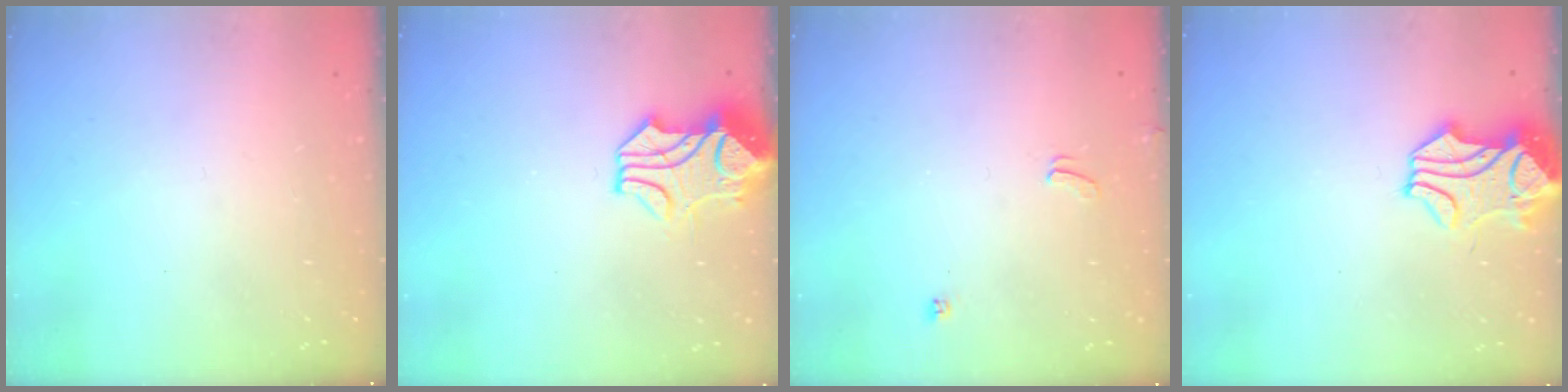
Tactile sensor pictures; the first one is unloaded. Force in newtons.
{"total": 2.0, "press": 1.8, "slide": 1.0}
{"total": 2.6, "press": 2.5, "slide": 0.4}
{"total": 2.3, "press": 1.8, "slide": 1.4}